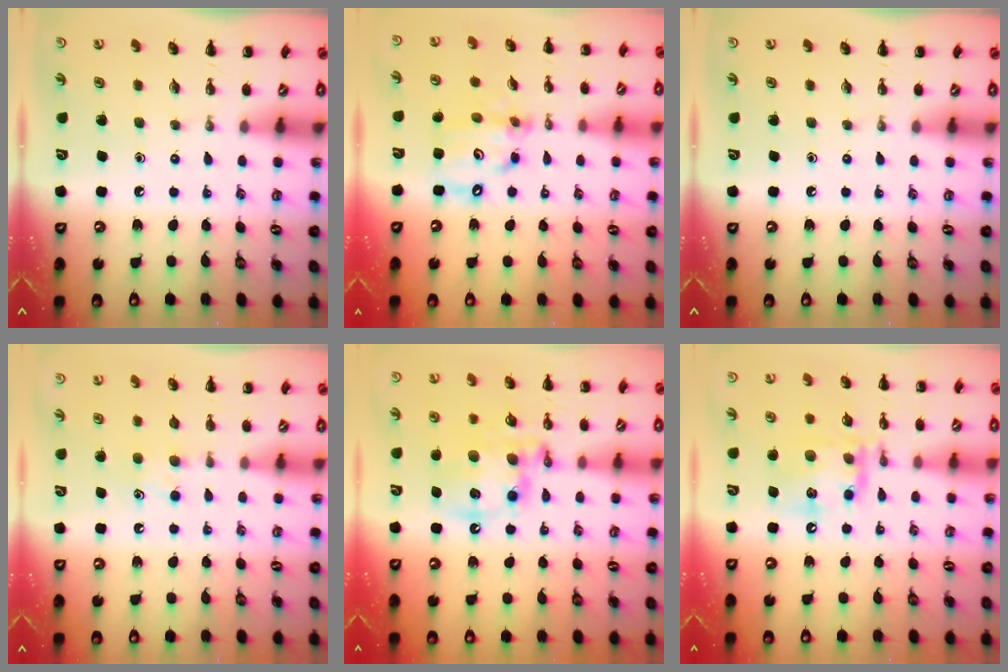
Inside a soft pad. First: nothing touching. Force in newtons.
{"total": 12.3, "press": 12.0, "slide": 2.8}
{"total": 0.0}
{"total": 5.8, "press": 5.5, "slide": 1.7}
{"total": 13.5, "press": 13.1, "slide": 3.2}
{"total": 15.0, "press": 14.8, "slide": 2.2}